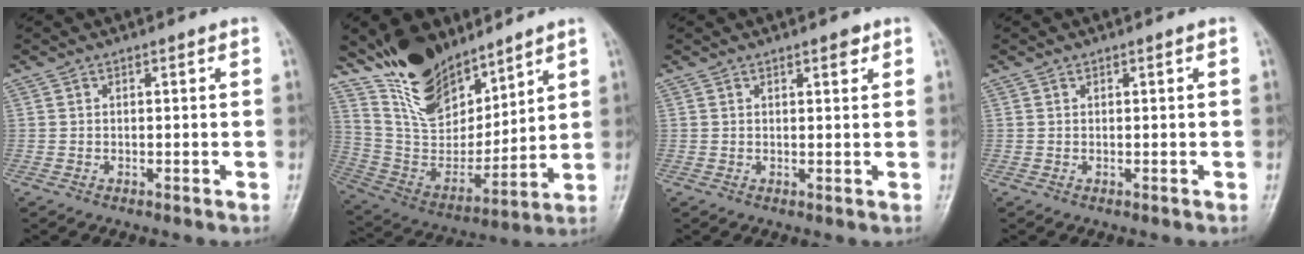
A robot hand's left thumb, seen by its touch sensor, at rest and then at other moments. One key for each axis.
{"total": 18.0, "fx": 13.4, "fy": 8.4, "fz": 8.7, "tx": -0.100, "ty": -0.075, "tz": 0.256}
{"total": 1.9, "fx": 1.2, "fy": 0.7, "fz": 1.2, "tx": -0.010, "ty": -0.006, "tz": 0.016}
{"total": 0.0}